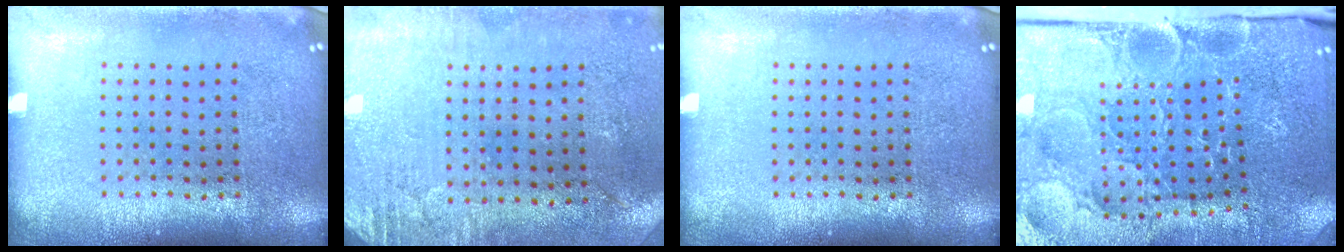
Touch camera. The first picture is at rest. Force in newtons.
{"total": 2.7, "press": 2.3, "slide": 1.5}
{"total": 0.0}
{"total": 4.0, "press": 3.7, "slide": 1.4}